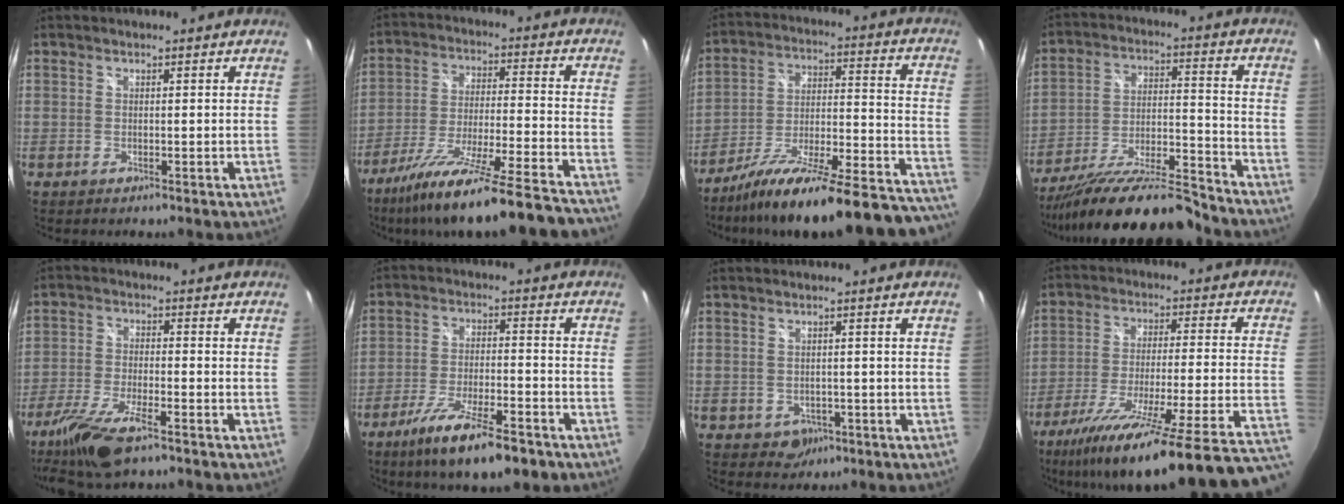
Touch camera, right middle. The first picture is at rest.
{"total": 25.1, "force": [-21.8, 0.1, 12.5], "torque": [-0.215, -0.074, -0.332]}
{"total": 31.4, "force": [-27.0, 4.5, 15.3], "torque": [-0.188, -0.035, -0.389]}
{"total": 22.1, "force": [-19.1, 2.9, 10.7], "torque": [-0.195, -0.044, -0.298]}
{"total": 11.3, "force": [-8.0, 2.8, 7.5], "torque": [-0.176, -0.031, -0.154]}
{"total": 13.9, "force": [-9.5, 3.3, 9.6], "torque": [-0.189, -0.035, -0.160]}
{"total": 3.2, "force": [-1.1, 2.8, 1.0], "torque": [-0.026, -0.001, -0.005]}
{"total": 31.9, "force": [-25.4, 0.1, 19.3], "torque": [-0.254, -0.104, -0.372]}